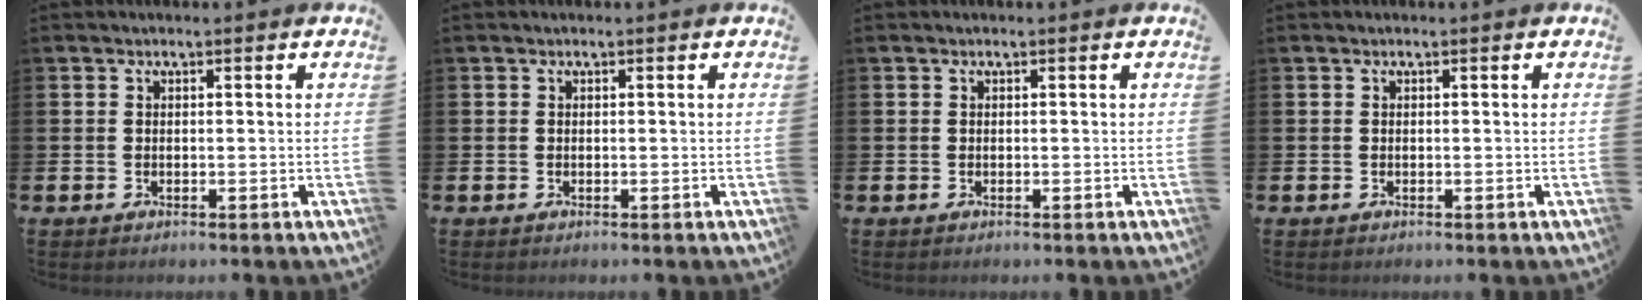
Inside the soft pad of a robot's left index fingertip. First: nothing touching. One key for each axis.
{"total": 0.0}
{"total": 0.0}
{"total": 0.0}